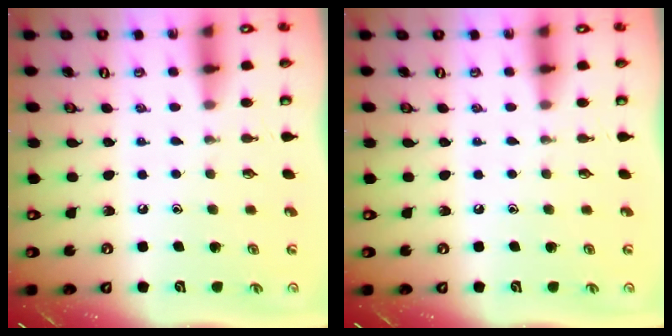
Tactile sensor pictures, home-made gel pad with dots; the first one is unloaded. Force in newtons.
{"total": 0.0}